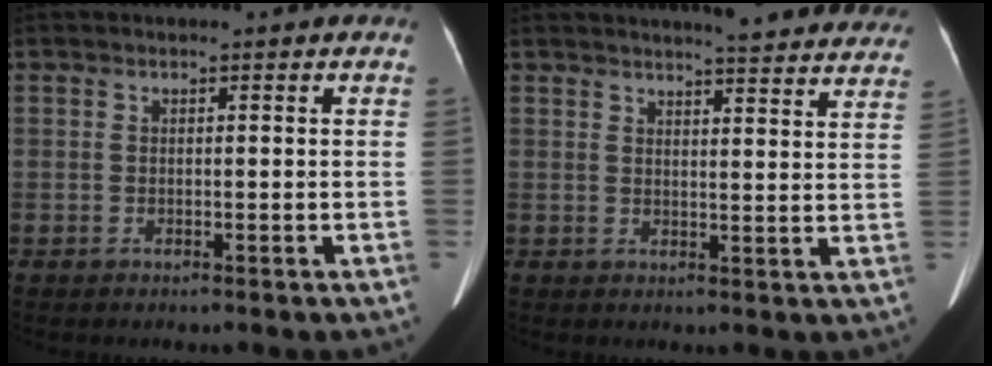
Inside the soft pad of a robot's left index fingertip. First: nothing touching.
{"total": 16.1, "force": [15.1, 1.5, 5.4], "torque": [-0.053, -0.027, 0.162]}